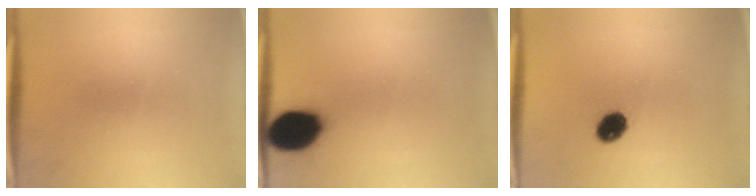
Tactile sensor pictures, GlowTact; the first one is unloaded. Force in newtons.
{"total": 14.6}
{"total": 5.6}